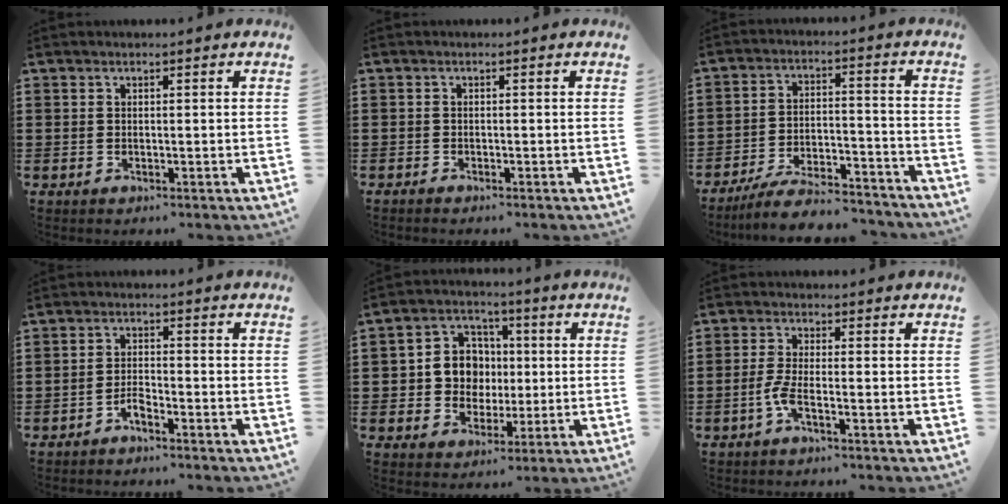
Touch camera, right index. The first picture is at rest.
{"total": 0.6, "force": [-0.6, 0.1, 0.0], "torque": [0.000, 0.001, -0.013]}
{"total": 7.6, "force": [-7.0, 0.7, 2.9], "torque": [-0.057, 0.010, -0.136]}
{"total": 2.4, "force": [-2.0, 0.5, 1.2], "torque": [-0.026, 0.006, -0.041]}
{"total": 7.0, "force": [0.1, 6.5, 2.7], "torque": [-0.069, 0.018, 0.001]}
{"total": 3.5, "force": [-1.7, 0.6, 3.0], "torque": [-0.083, -0.009, -0.039]}